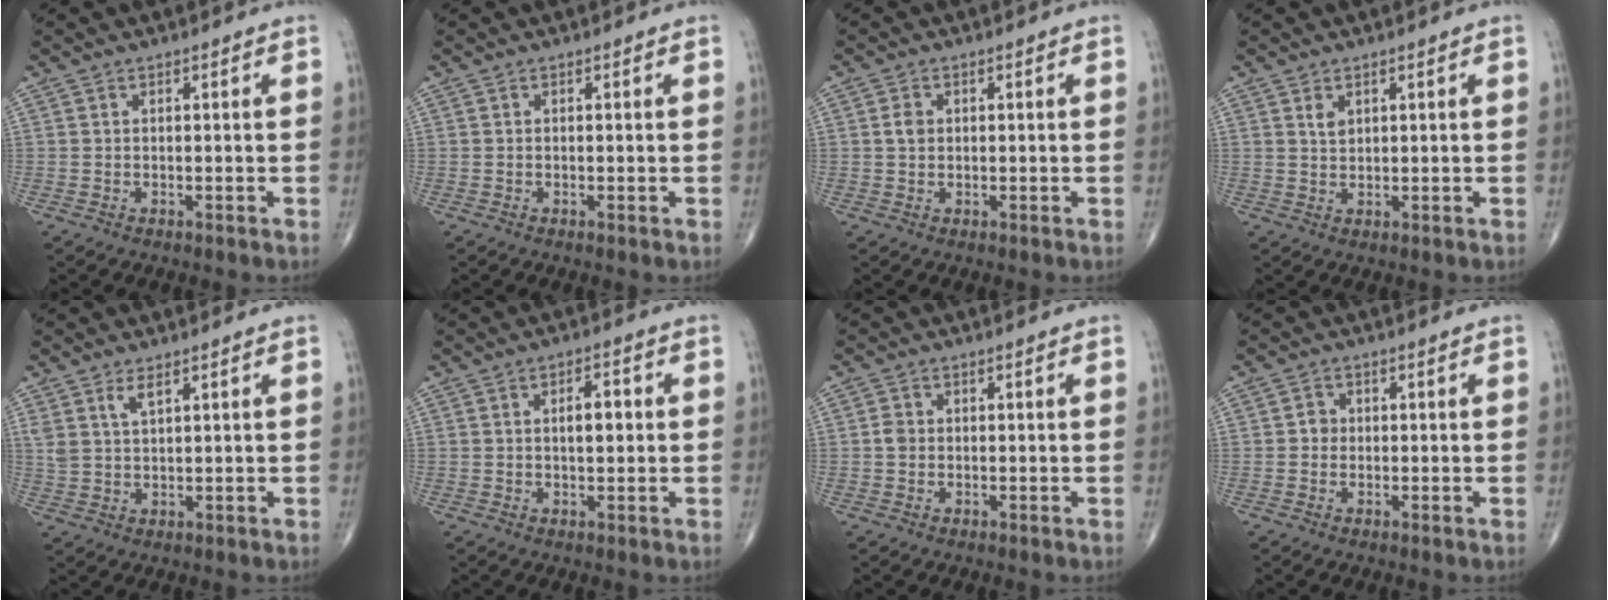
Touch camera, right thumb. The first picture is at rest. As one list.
[{"total": 0.0}, {"total": 2.1, "force": [0.3, 1.6, 1.3], "torque": [-0.019, 0.002, 0.005]}, {"total": 1.9, "force": [1.0, 1.2, 1.2], "torque": [-0.016, -0.004, 0.022]}, {"total": 3.5, "force": [2.1, 1.3, 2.5], "torque": [-0.049, -0.009, 0.047]}, {"total": 4.2, "force": [0.4, 1.9, 3.7], "torque": [-0.049, 0.004, 0.005]}, {"total": 1.7, "force": [-0.1, 1.5, 0.8], "torque": [-0.009, 0.004, -0.003]}, {"total": 1.7, "force": [-0.1, 1.6, 0.6], "torque": [0.002, 0.006, -0.006]}]